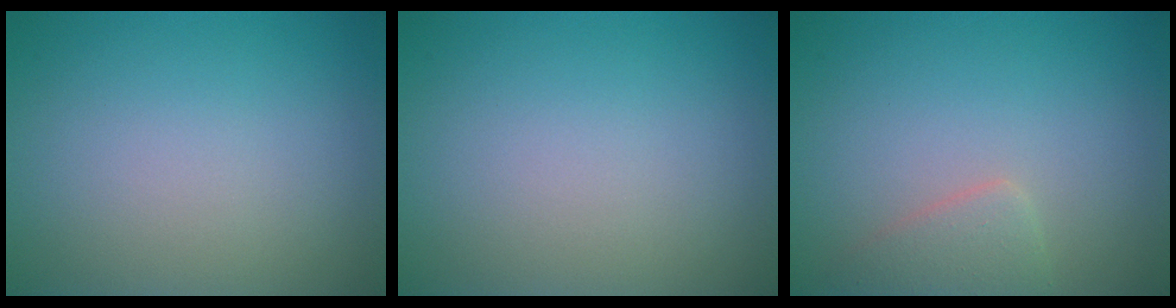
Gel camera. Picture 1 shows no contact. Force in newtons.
{"total": 0.0}
{"total": 1.9, "press": 1.9, "slide": 0.2}